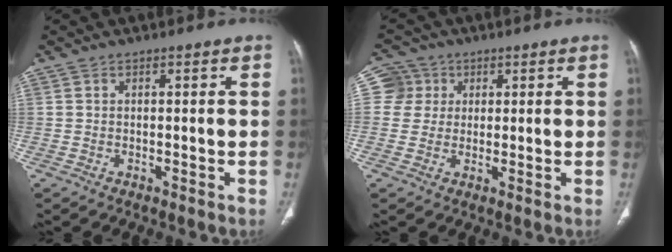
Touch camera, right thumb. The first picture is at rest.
{"total": 5.1, "force": [1.4, 4.9, 0.0], "torque": [0.028, -0.001, 0.023]}